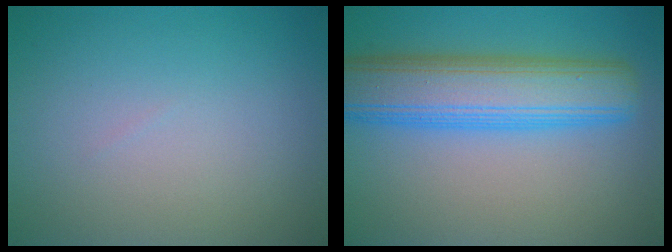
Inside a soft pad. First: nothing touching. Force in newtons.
{"total": 8.6, "press": 8.6, "slide": 0.3}